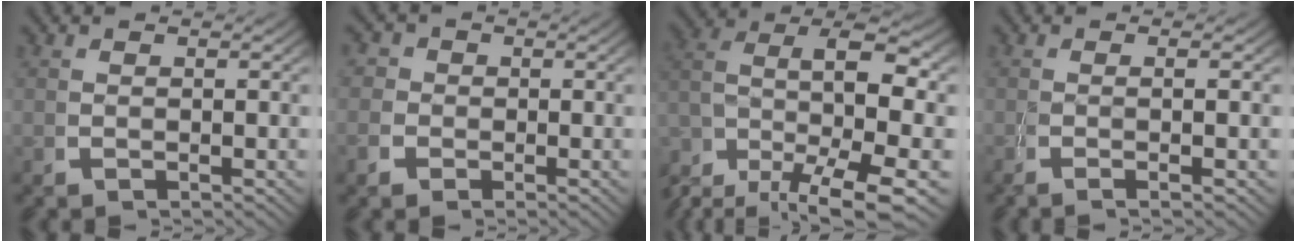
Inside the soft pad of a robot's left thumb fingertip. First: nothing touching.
{"total": 2.6, "force": [-0.3, 2.4, 0.8], "torque": [-0.012, -0.004, -0.014]}
{"total": 12.7, "force": [-0.5, 8.2, 9.6], "torque": [-0.202, -0.048, 0.006]}
{"total": 2.1, "force": [-0.2, -0.3, 2.0], "torque": [-0.043, 0.001, -0.007]}